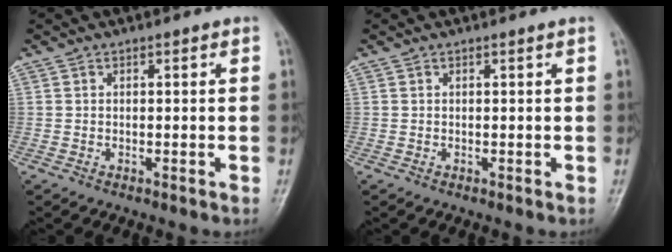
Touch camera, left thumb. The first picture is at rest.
{"total": 0.0}